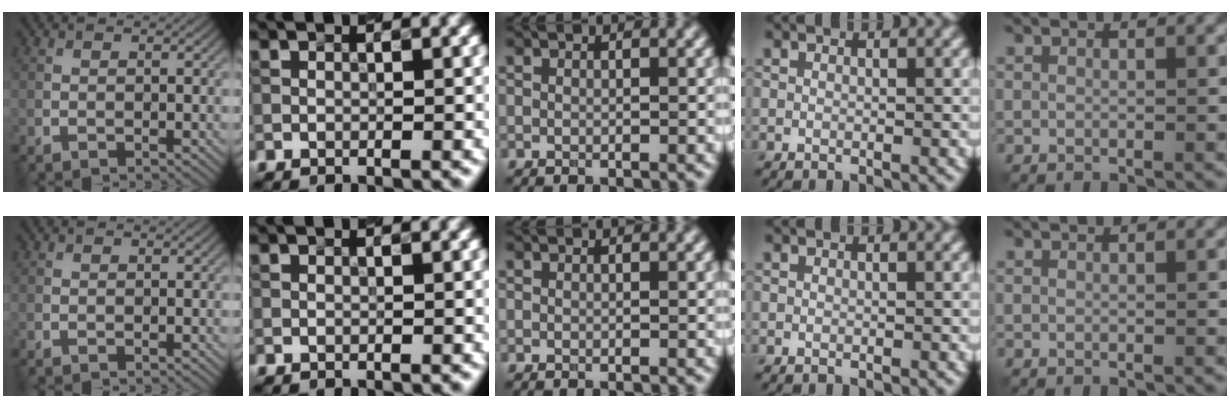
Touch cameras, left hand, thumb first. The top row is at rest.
{}